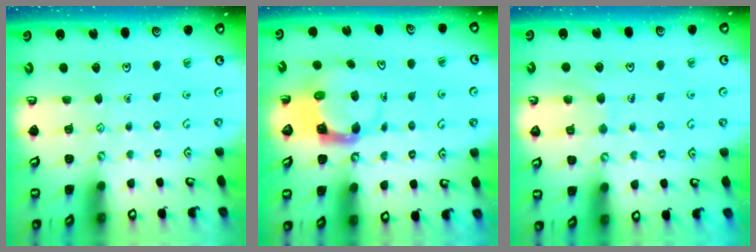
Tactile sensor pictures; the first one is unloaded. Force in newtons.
{"total": 3.9, "press": 3.9, "slide": 0.5}
{"total": 6.7, "press": 6.7, "slide": 0.4}